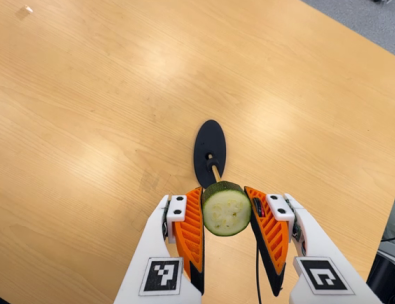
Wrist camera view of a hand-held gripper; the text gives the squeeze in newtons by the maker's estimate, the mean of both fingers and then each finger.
{"total": 12.2, "left": 11.6, "right": 12.8}